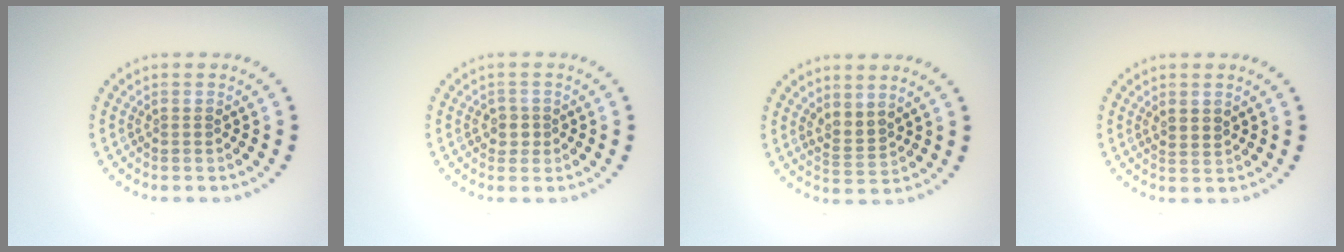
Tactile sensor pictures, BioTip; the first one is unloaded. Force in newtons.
{"total": 1.5, "press": 1.4, "slide": 0.6}
{"total": 2.1, "press": 1.6, "slide": 1.3}
{"total": 1.4, "press": 1.2, "slide": 0.7}